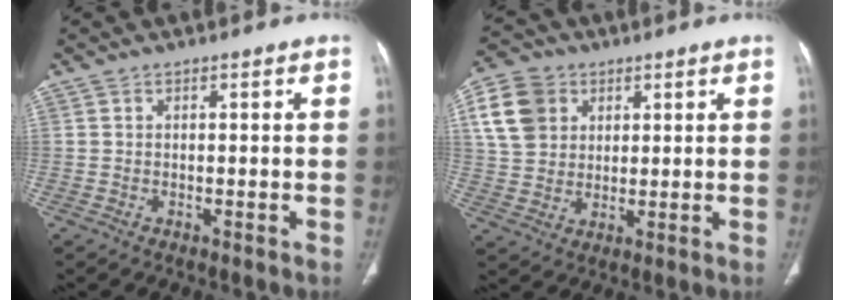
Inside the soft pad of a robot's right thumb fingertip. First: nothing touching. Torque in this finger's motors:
{"motor_torque": [0.42, 0.66, 0.43, -0.33, 0.04]}